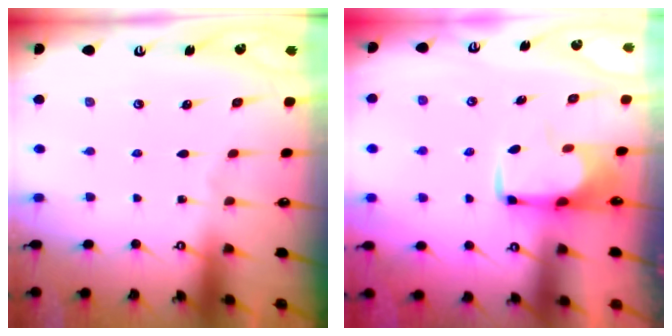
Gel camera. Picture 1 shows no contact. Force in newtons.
{"total": 1.0, "press": 0.7, "slide": 0.7}